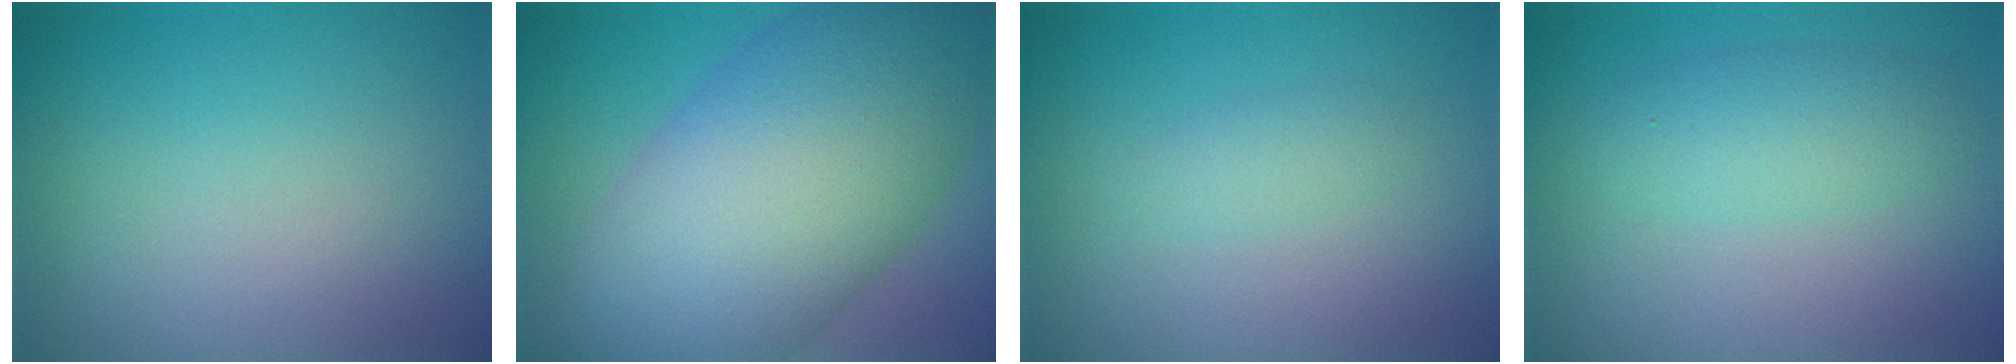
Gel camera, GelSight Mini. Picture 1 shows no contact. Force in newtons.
{"total": 14.3, "press": 14.3, "slide": 0.7}
{"total": 1.2, "press": 1.2, "slide": 0.1}
{"total": 2.8, "press": 2.8, "slide": 0.0}